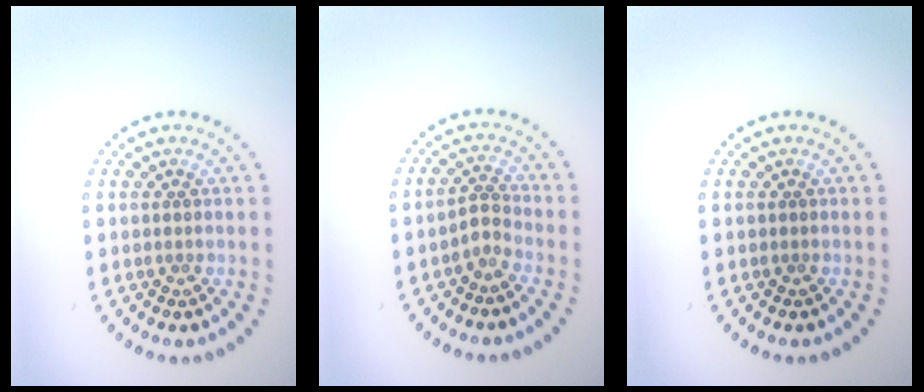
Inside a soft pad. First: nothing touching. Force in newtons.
{"total": 1.6, "press": 1.1, "slide": 1.2}
{"total": 0.0}